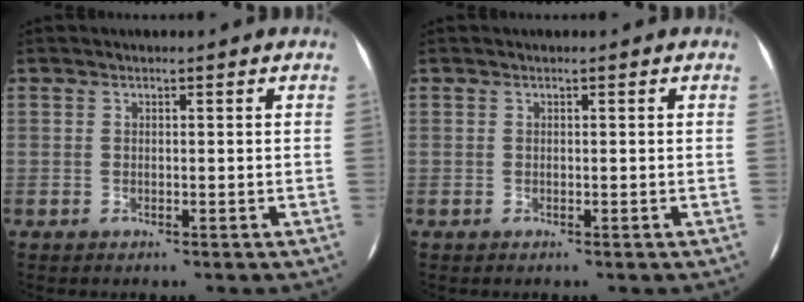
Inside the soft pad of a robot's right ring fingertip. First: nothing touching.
{"total": 0.0}